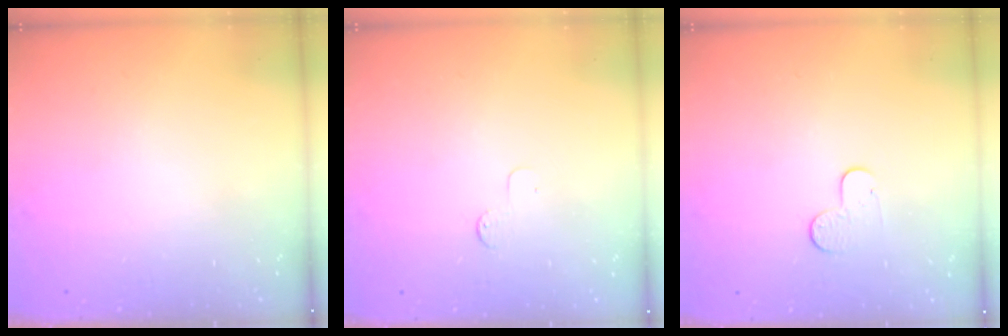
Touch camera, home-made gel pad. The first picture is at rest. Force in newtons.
{"total": 2.6, "press": 2.6, "slide": 0.3}
{"total": 5.9, "press": 5.9, "slide": 0.4}